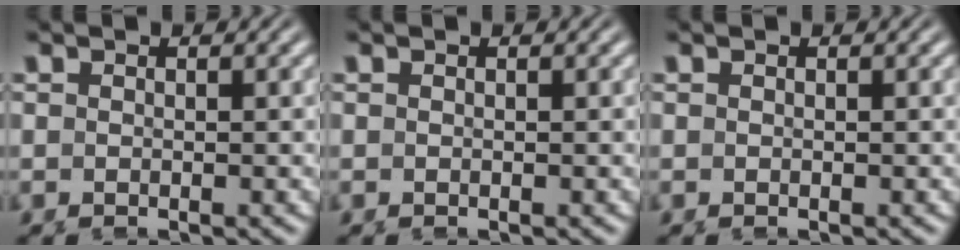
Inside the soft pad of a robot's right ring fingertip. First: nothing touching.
{"total": 0.0}
{"total": 0.0}